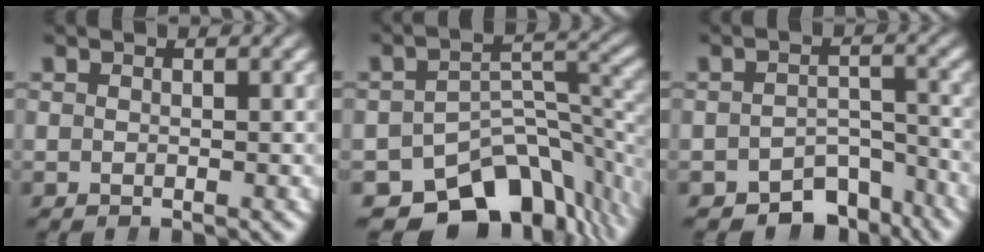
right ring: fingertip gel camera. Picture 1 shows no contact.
{"total": 13.3, "force": [-8.7, 6.6, 7.5], "torque": [-0.093, -0.033, -0.117]}
{"total": 6.9, "force": [-5.8, 3.0, 2.1], "torque": [-0.003, -0.010, -0.090]}